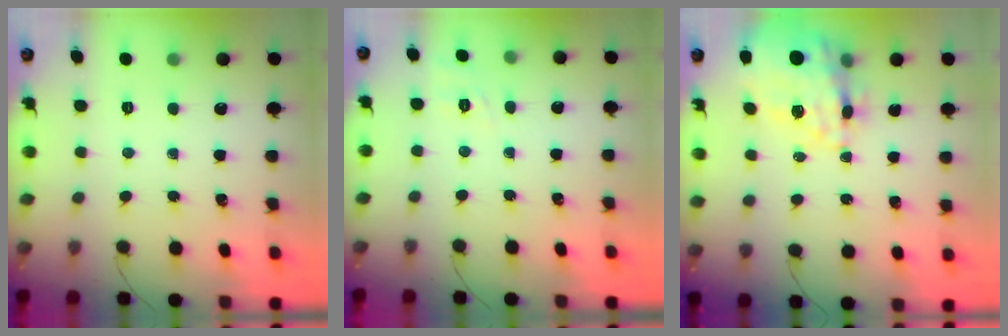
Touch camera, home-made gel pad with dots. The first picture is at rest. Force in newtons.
{"total": 2.1, "press": 0.8, "slide": 2.0}
{"total": 18.6, "press": 17.9, "slide": 5.2}